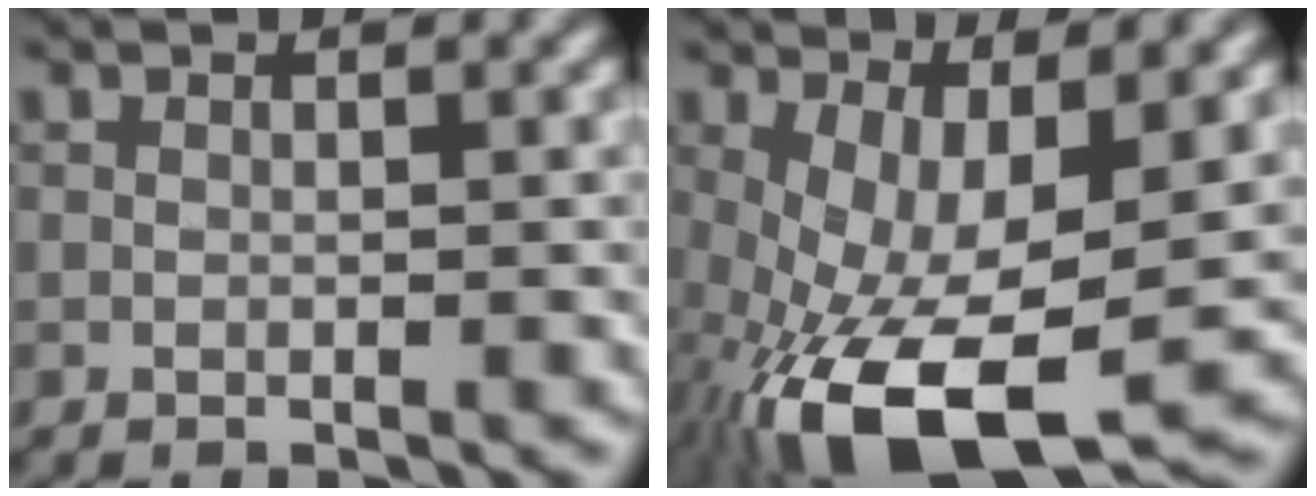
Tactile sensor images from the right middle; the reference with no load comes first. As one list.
[{"total": 13.1, "force": [-4.0, 5.6, 11.1], "torque": [-0.215, -0.039, -0.057]}]